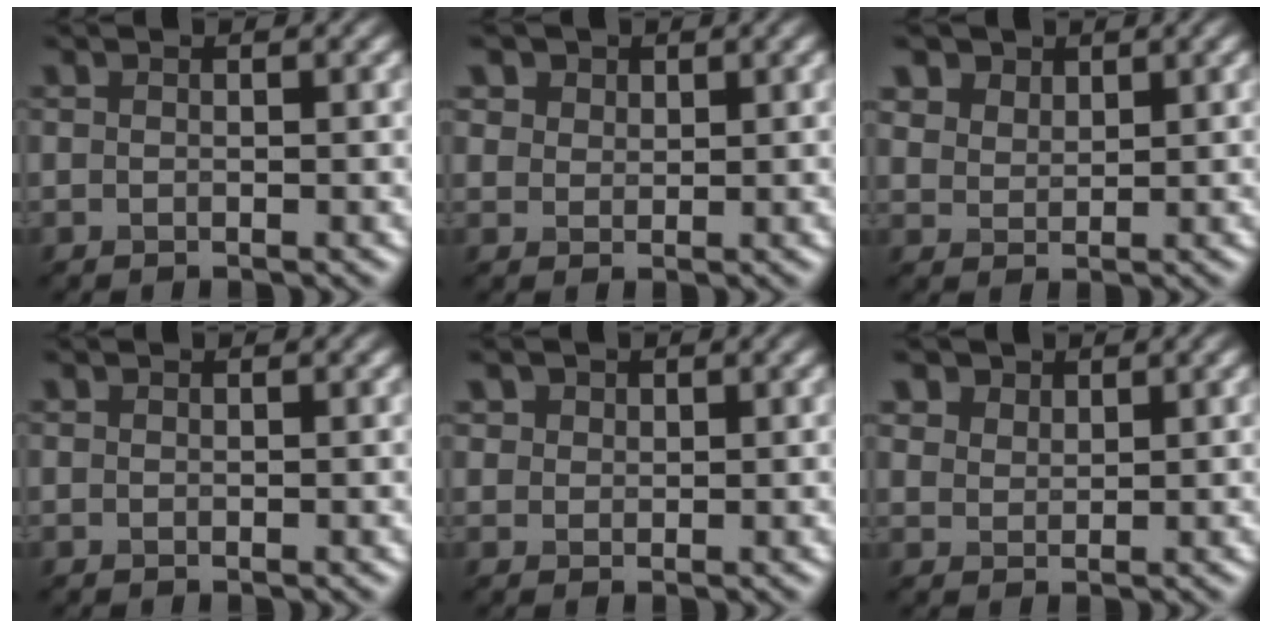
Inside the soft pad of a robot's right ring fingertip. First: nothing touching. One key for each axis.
{"total": 1.3, "fx": 1.1, "fy": 0.2, "fz": -0.8, "tx": -0.017, "ty": -0.002, "tz": 0.037}
{"total": 2.3, "fx": 2.2, "fy": 0.5, "fz": -0.5, "tx": -0.037, "ty": -0.002, "tz": 0.073}
{"total": 0.0}
{"total": 1.4, "fx": 0.1, "fy": -0.6, "fz": -1.2, "tx": -0.006, "ty": -0.003, "tz": 0.023}
{"total": 1.8, "fx": 1.6, "fy": 0.1, "fz": -0.8, "tx": -0.025, "ty": -0.005, "tz": 0.058}